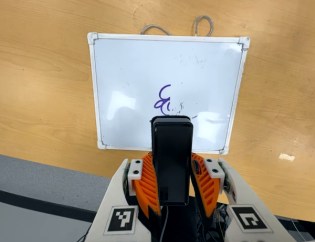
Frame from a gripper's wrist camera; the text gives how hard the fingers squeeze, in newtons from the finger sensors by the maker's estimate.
{"total": 9.7, "left": 7.5, "right": 11.9}